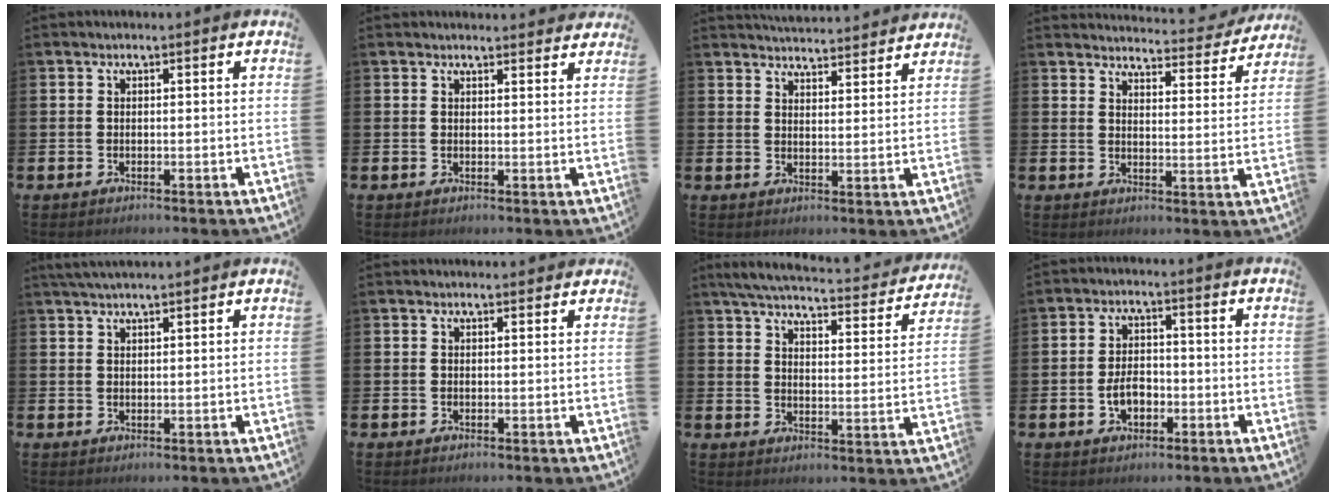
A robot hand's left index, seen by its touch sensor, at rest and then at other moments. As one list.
[{"total": 1.7, "force": [1.7, 0.2, 0.0], "torque": [0.012, -0.012, 0.029]}, {"total": 4.6, "force": [4.6, 0.3, 0.0], "torque": [-0.007, -0.032, 0.082]}, {"total": 4.0, "force": [3.9, 0.5, 0.5], "torque": [-0.009, -0.036, 0.062]}, {"total": 2.2, "force": [2.1, 0.1, 0.6], "torque": [-0.020, 0.000, 0.040]}, {"total": 0.8, "force": [0.8, 0.3, 0.2], "torque": [0.010, -0.003, 0.011]}, {"total": 5.2, "force": [4.9, 0.7, 1.7], "torque": [-0.046, -0.042, 0.077]}, {"total": 3.7, "force": [-1.2, 2.4, 2.5], "torque": [-0.034, 0.000, -0.026]}]